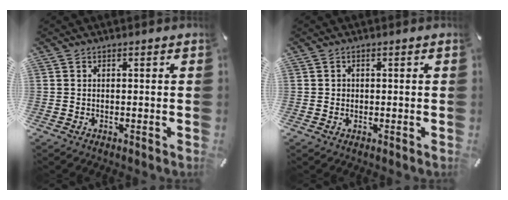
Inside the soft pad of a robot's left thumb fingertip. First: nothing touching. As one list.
[{"total": 0.8, "force": [0.0, 0.8, 0.1], "torque": [-0.002, 0.006, -0.004]}]